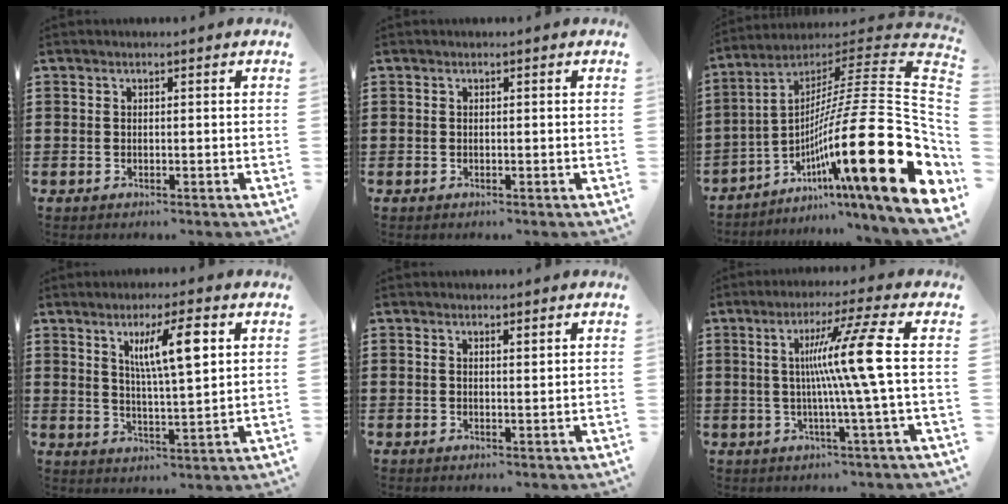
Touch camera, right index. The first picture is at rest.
{"total": 0.0}
{"total": 25.5, "force": [-6.6, 4.9, 24.1], "torque": [-0.427, -0.028, -0.124]}
{"total": 8.5, "force": [3.4, 1.7, 7.6], "torque": [-0.138, 0.004, 0.050]}
{"total": 0.7, "force": [0.5, 0.2, 0.5], "torque": [-0.012, 0.001, 0.009]}
{"total": 11.2, "force": [1.0, -1.7, 11.0], "torque": [-0.198, -0.005, 0.000]}